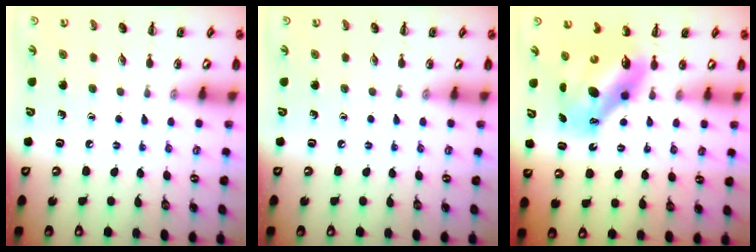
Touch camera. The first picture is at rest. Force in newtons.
{"total": 0.0}
{"total": 9.6, "press": 9.1, "slide": 3.0}